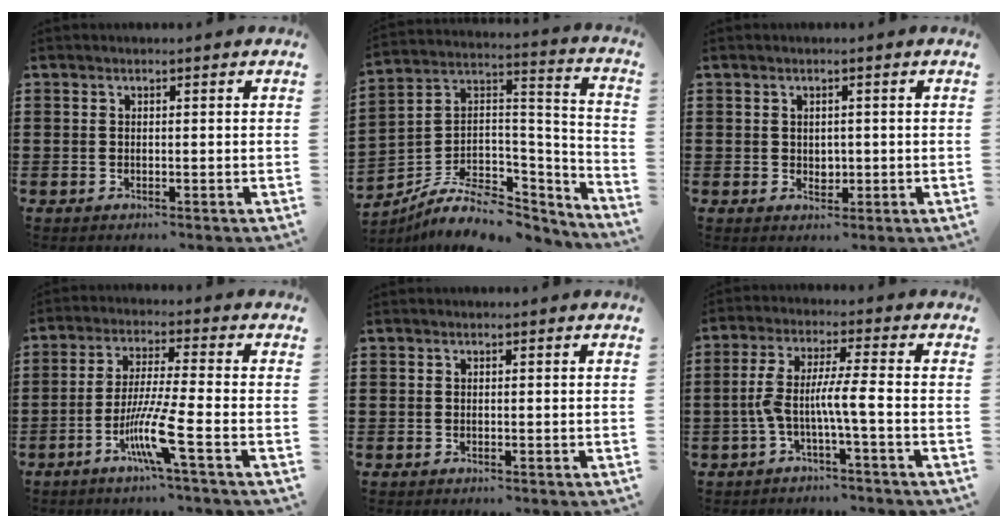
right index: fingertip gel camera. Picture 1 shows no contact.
{"total": 9.5, "force": [-6.2, 4.9, 5.3], "torque": [-0.105, 0.012, -0.115]}
{"total": 1.5, "force": [0.3, 1.2, 0.7], "torque": [-0.010, 0.002, 0.004]}
{"total": 8.6, "force": [-4.0, -0.2, 7.7], "torque": [-0.160, -0.019, -0.079]}
{"total": 0.0}
{"total": 6.4, "force": [-2.0, 0.1, 6.1], "torque": [-0.124, -0.007, -0.043]}